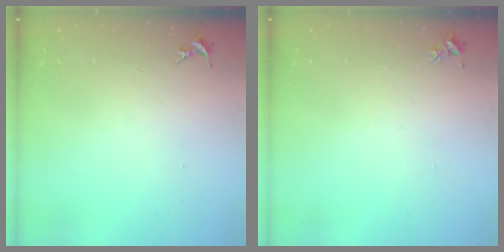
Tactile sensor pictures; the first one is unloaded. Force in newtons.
{"total": 3.4, "press": 3.4, "slide": 0.5}